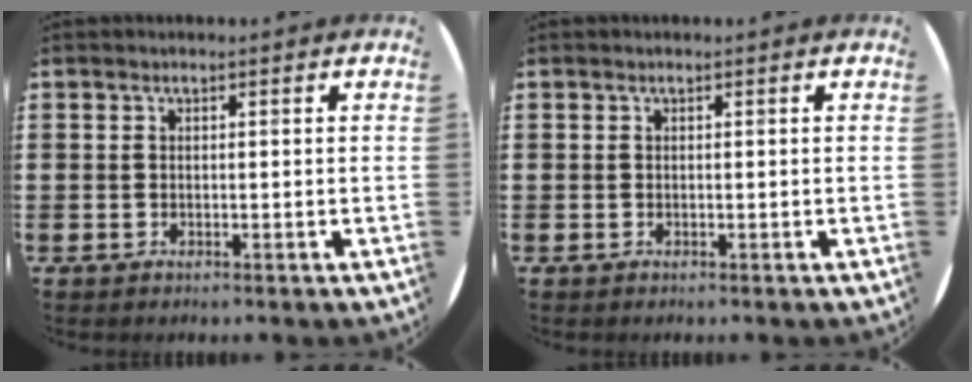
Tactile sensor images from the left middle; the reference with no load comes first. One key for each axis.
{"total": 0.0}